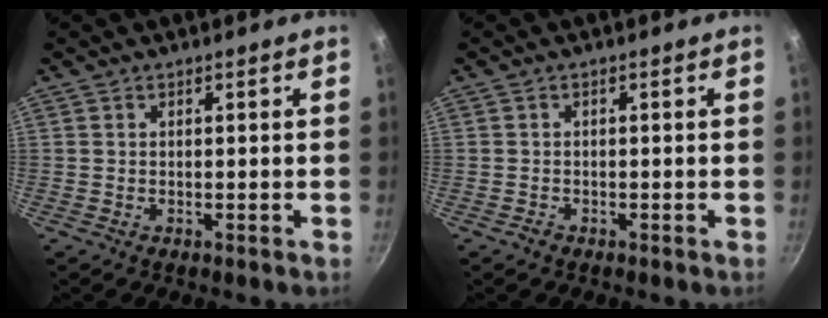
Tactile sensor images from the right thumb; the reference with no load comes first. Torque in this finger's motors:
{"motor_torque": [-0.31, 0.11, -0.25, 0.12, 0.03]}